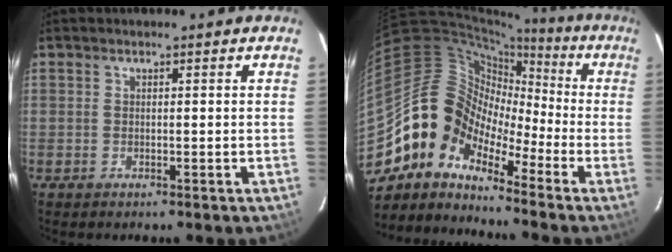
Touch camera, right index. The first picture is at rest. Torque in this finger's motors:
{"motor_torque": [0.87, -0.63, 0.91, 0.11]}